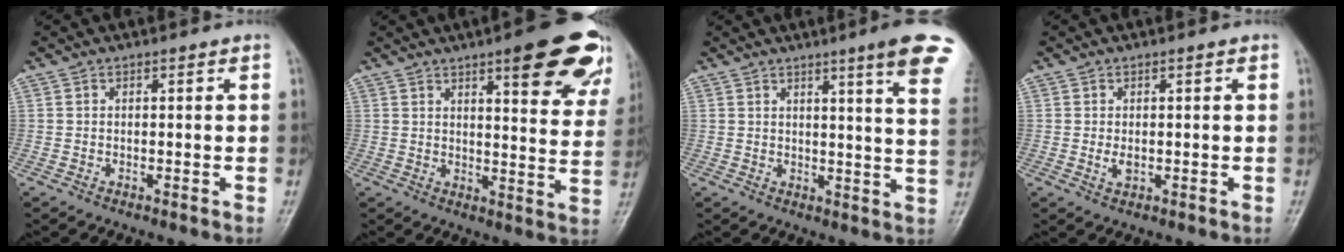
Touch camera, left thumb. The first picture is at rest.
{"total": 17.6, "force": [10.2, 4.6, 13.7], "torque": [-0.137, -0.041, 0.123]}
{"total": 13.1, "force": [8.1, 0.6, 10.3], "torque": [-0.115, -0.034, 0.084]}
{"total": 2.0, "force": [0.0, 1.1, 1.7], "torque": [-0.026, -0.004, 0.003]}